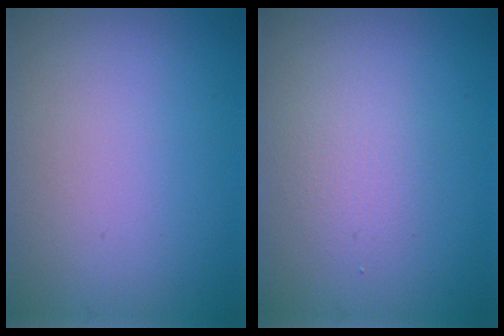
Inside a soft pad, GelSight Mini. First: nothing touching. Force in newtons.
{"total": 1.9, "press": 1.9, "slide": 0.2}